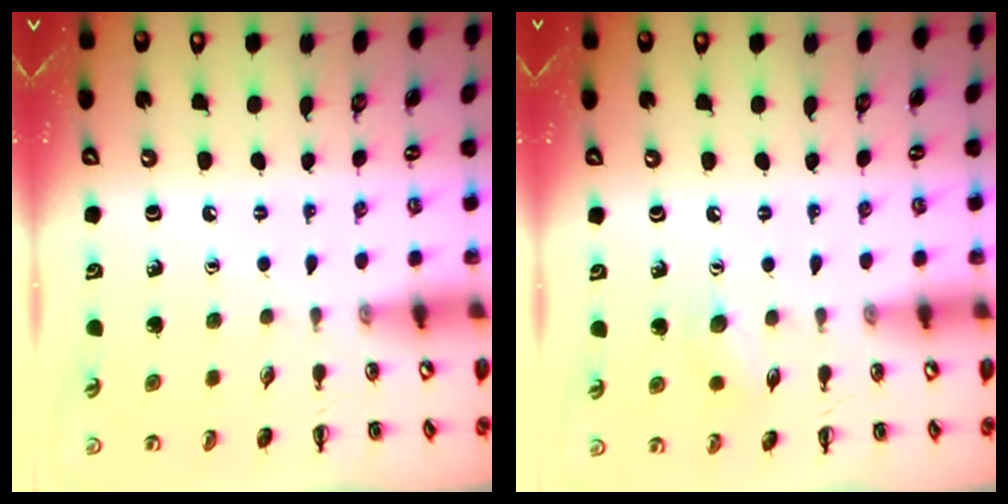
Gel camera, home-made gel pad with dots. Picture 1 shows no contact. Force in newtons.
{"total": 5.7, "press": 5.6, "slide": 1.3}